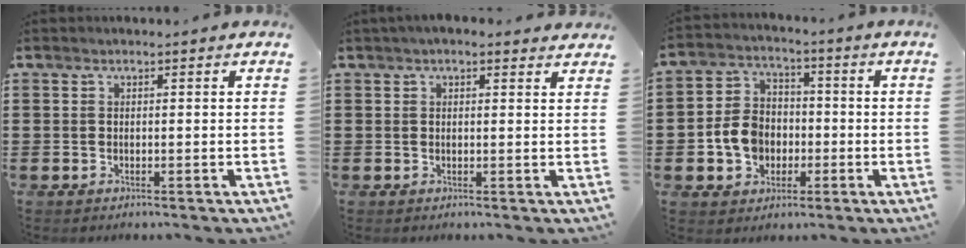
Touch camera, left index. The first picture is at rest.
{"total": 1.8, "force": [1.3, 0.9, 0.8], "torque": [-0.019, 0.009, 0.022]}
{"total": 7.3, "force": [-1.7, 6.1, 3.6], "torque": [-0.097, 0.015, -0.033]}